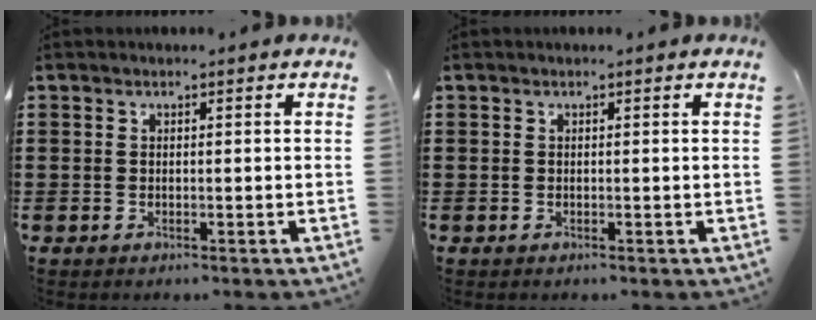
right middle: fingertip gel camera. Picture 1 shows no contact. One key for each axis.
{"total": 0.0}